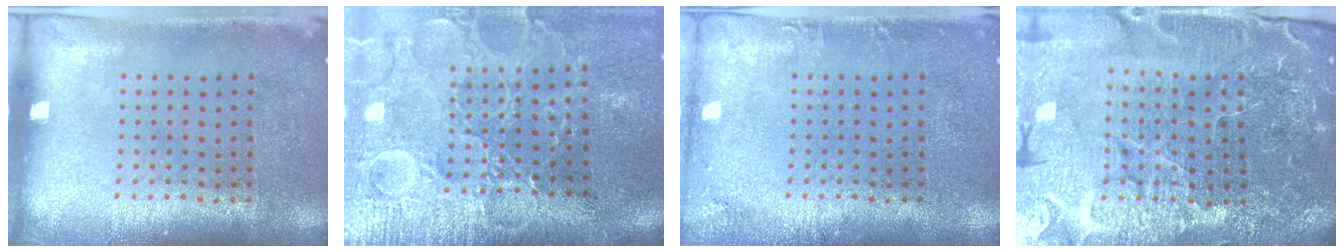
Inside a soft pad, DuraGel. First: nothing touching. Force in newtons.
{"total": 4.1, "press": 3.7, "slide": 1.7}
{"total": 1.3, "press": 1.3, "slide": 0.0}
{"total": 5.8, "press": 5.3, "slide": 2.4}